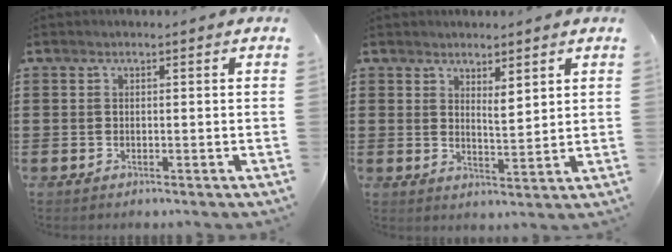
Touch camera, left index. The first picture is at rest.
{"total": 3.1, "force": [2.6, 0.7, 1.5], "torque": [-0.027, -0.004, 0.046]}